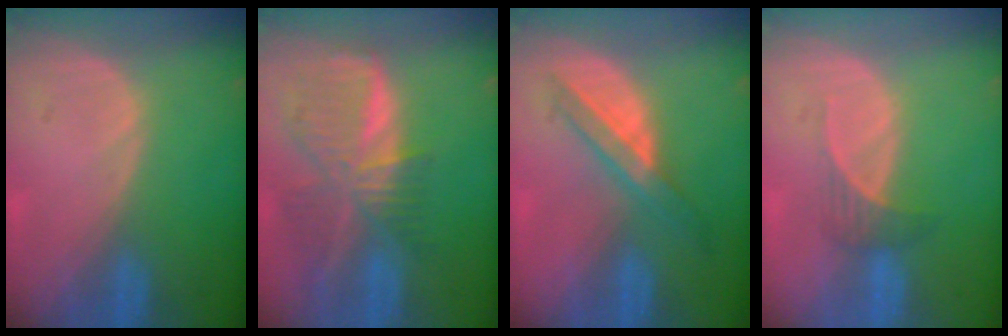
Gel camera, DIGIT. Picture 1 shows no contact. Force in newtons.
{"total": 9.2, "press": 8.0, "slide": 4.5}
{"total": 6.1, "press": 5.6, "slide": 2.5}
{"total": 2.5, "press": 2.3, "slide": 0.9}